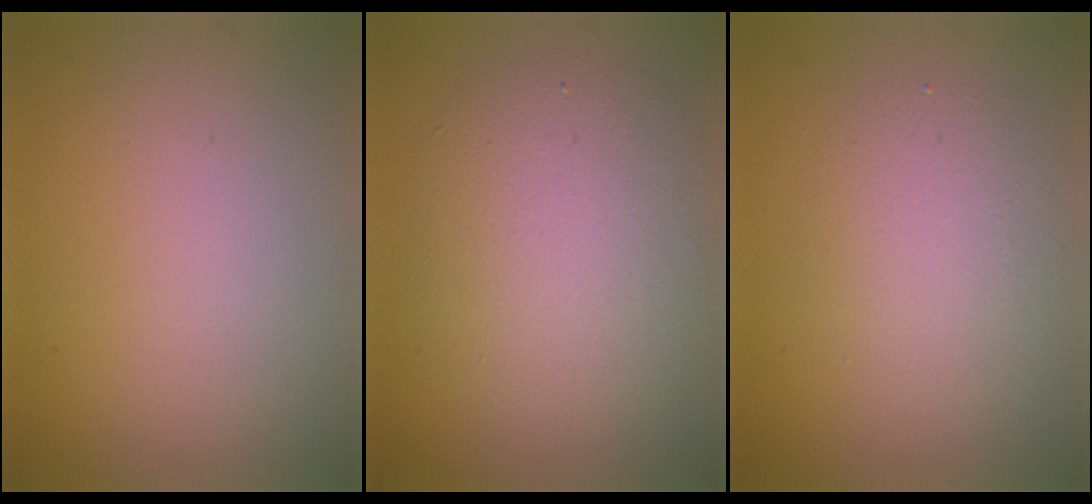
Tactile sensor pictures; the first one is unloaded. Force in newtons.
{"total": 5.8, "press": 5.8, "slide": 0.2}
{"total": 3.1, "press": 3.1, "slide": 0.1}